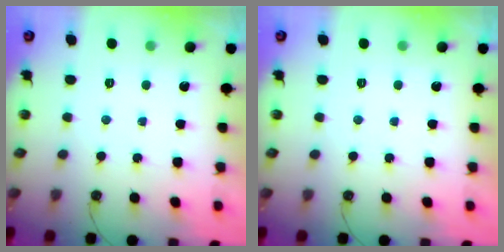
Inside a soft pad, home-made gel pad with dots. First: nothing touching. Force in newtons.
{"total": 0.0}